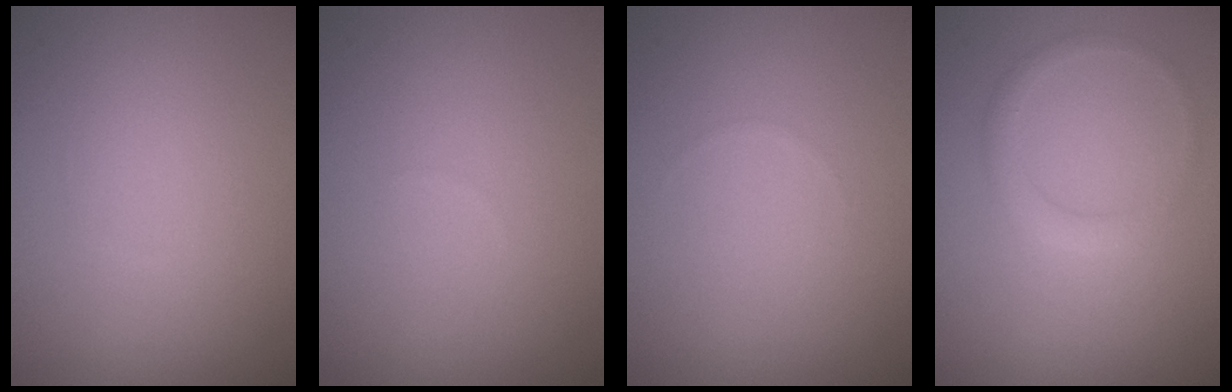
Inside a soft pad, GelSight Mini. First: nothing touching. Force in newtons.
{"total": 0.0}
{"total": 0.0}
{"total": 1.6, "press": 1.6, "slide": 0.2}